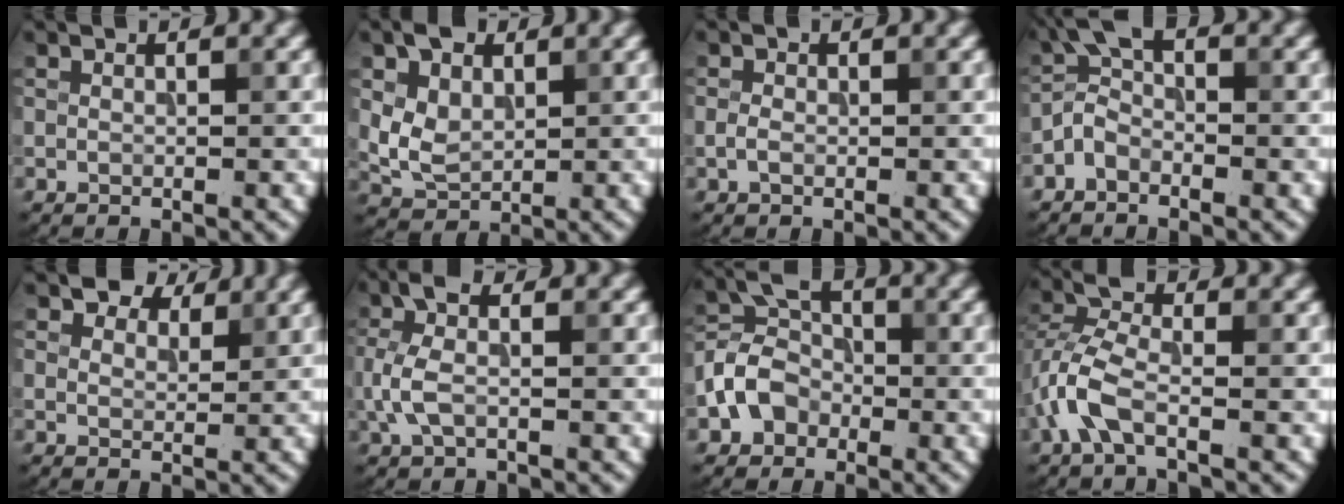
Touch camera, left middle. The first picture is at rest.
{"total": 4.3, "force": [1.3, 3.1, 2.7], "torque": [-0.057, 0.000, 0.021]}
{"total": 1.1, "force": [-0.3, 0.7, 0.7], "torque": [-0.018, 0.001, -0.009]}
{"total": 2.5, "force": [-1.6, 1.2, 1.5], "torque": [-0.030, 0.012, -0.044]}
{"total": 4.2, "force": [3.3, 2.0, 1.6], "torque": [-0.033, -0.010, 0.056]}
{"total": 3.5, "force": [-0.2, 1.7, 3.1], "torque": [-0.081, 0.009, -0.013]}
{"total": 4.3, "force": [-1.9, 3.4, 1.9], "torque": [-0.032, 0.008, -0.047]}
{"total": 4.3, "force": [-1.8, 1.9, 3.4], "torque": [-0.083, 0.008, -0.046]}